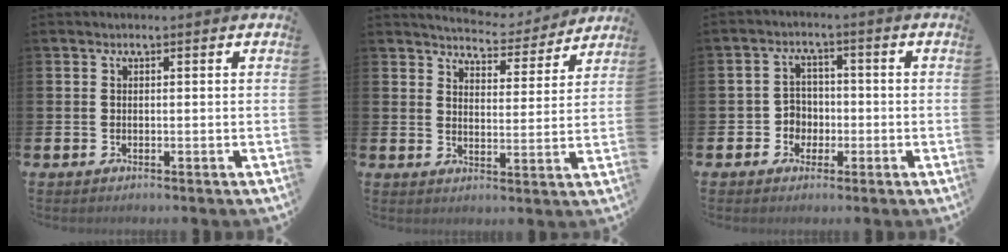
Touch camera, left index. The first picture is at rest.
{"total": 5.2, "force": [5.1, 1.0, 0.3], "torque": [-0.010, -0.042, 0.084]}
{"total": 3.4, "force": [-1.2, 3.1, 0.6], "torque": [-0.022, 0.004, -0.030]}